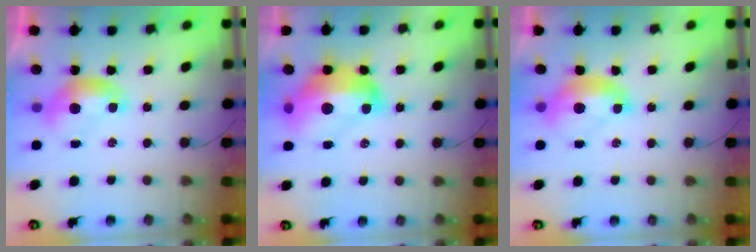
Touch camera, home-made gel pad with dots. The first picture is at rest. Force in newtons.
{"total": 12.2, "press": 12.1, "slide": 1.3}
{"total": 2.1, "press": 2.0, "slide": 0.6}